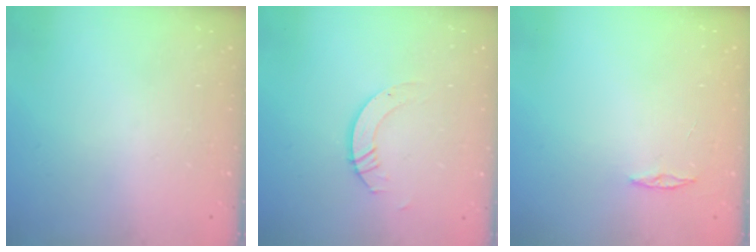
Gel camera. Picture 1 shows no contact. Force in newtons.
{"total": 4.4, "press": 4.4, "slide": 0.0}
{"total": 3.0, "press": 2.9, "slide": 0.3}